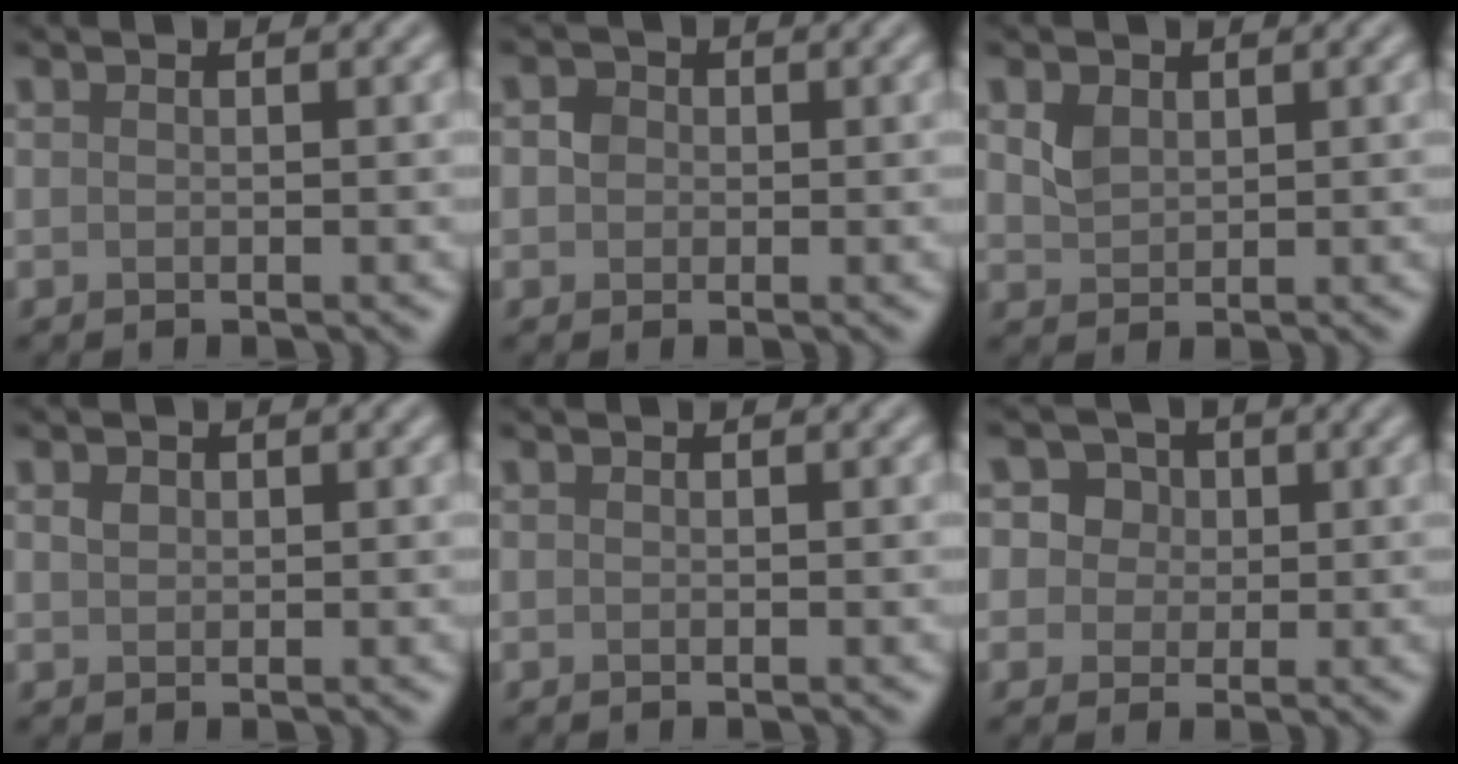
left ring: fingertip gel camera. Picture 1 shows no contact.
{"total": 1.3, "force": [0.1, 1.2, 0.4], "torque": [-0.001, 0.001, -0.003]}
{"total": 1.7, "force": [0.9, 1.2, 0.8], "torque": [-0.021, 0.001, 0.022]}
{"total": 0.9, "force": [0.4, 0.7, 0.3], "torque": [-0.008, 0.000, 0.008]}
{"total": 0.0}
{"total": 4.9, "force": [2.1, 3.9, 2.0], "torque": [-0.024, 0.021, 0.011]}